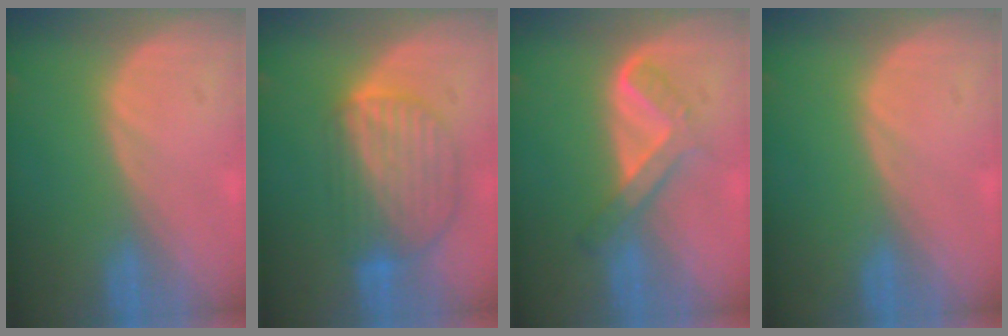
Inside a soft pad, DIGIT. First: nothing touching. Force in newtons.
{"total": 8.7, "press": 7.7, "slide": 4.1}
{"total": 5.4, "press": 5.0, "slide": 2.0}
{"total": 0.0}